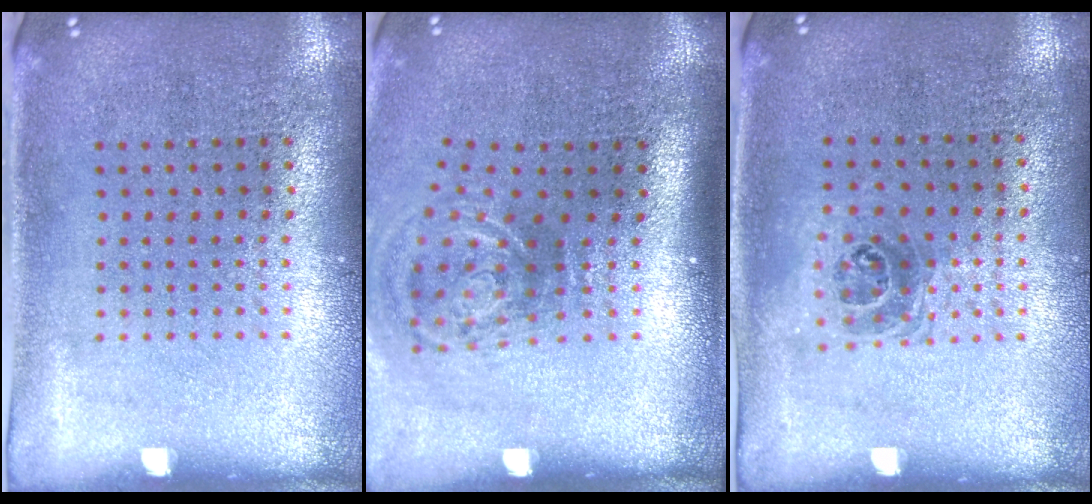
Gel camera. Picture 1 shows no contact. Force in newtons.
{"total": 2.1, "press": 1.2, "slide": 1.7}
{"total": 1.0, "press": 1.0, "slide": 0.4}